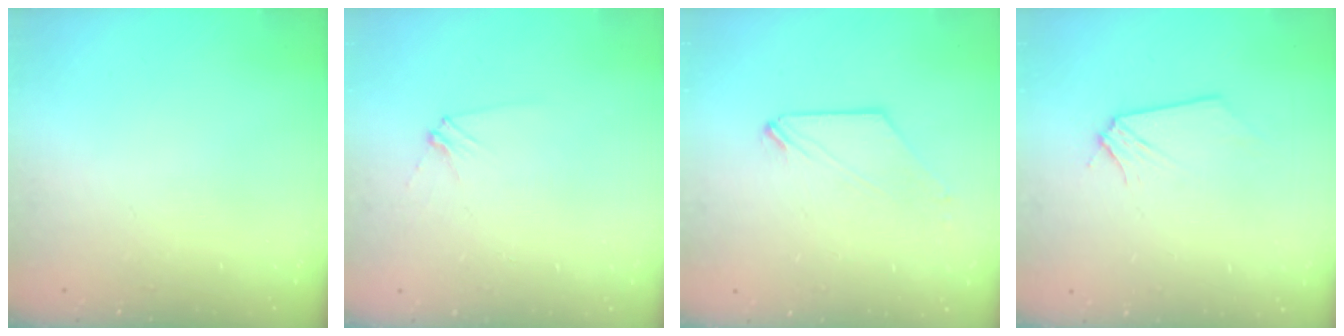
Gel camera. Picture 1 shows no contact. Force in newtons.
{"total": 2.8, "press": 2.8, "slide": 0.4}
{"total": 0.0}
{"total": 0.0}